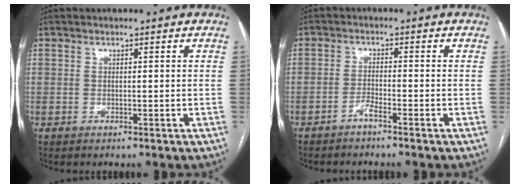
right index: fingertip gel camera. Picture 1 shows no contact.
{"total": 1.9, "force": [-1.6, -0.1, 1.0], "torque": [-0.023, 0.000, -0.033]}